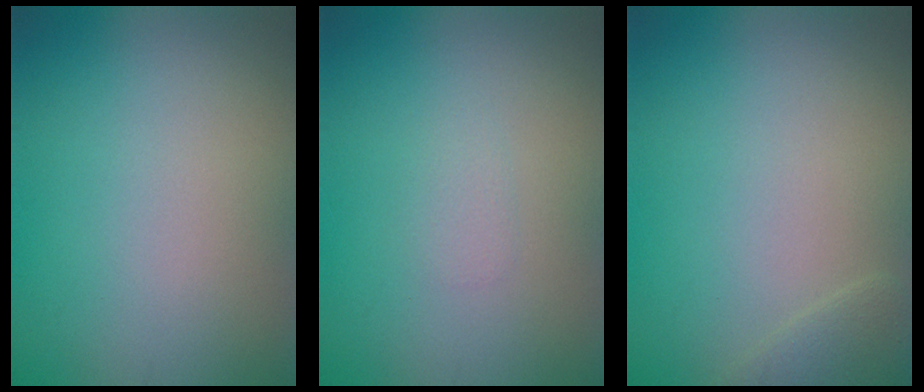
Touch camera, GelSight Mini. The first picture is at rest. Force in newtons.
{"total": 0.8, "press": 0.8, "slide": 0.1}
{"total": 1.4, "press": 1.4, "slide": 0.1}